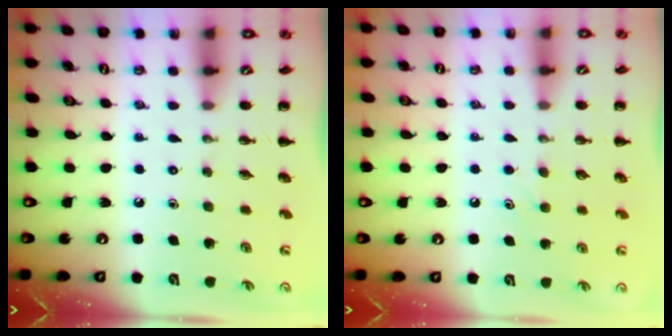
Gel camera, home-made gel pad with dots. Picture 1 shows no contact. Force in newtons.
{"total": 3.7, "press": 3.5, "slide": 1.1}